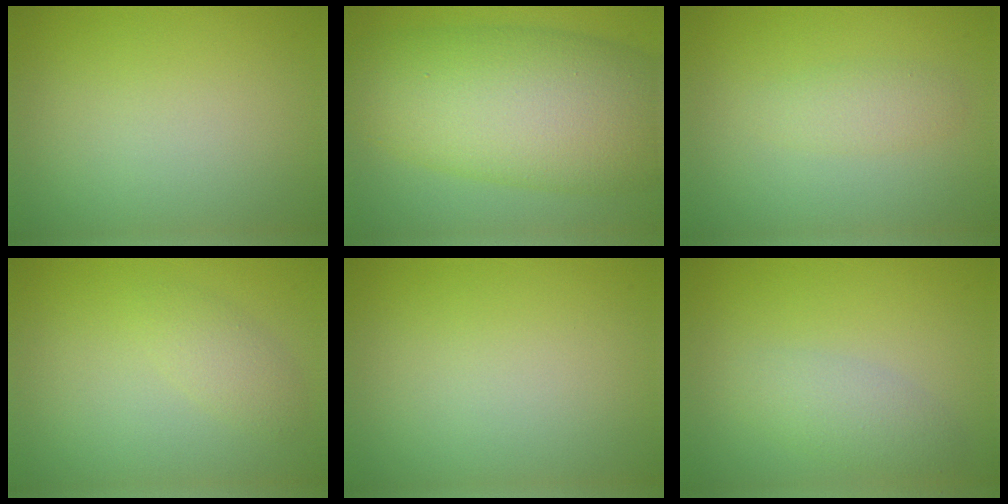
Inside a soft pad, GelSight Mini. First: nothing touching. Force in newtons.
{"total": 13.0, "press": 13.0, "slide": 0.1}
{"total": 1.6, "press": 1.6, "slide": 0.1}
{"total": 1.7, "press": 1.7, "slide": 0.1}
{"total": 0.0}
{"total": 2.5, "press": 2.5, "slide": 0.1}